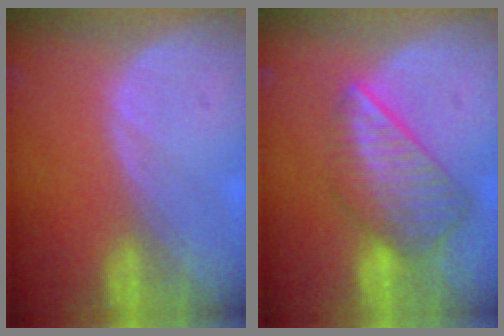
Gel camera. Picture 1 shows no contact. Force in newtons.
{"total": 8.8, "press": 7.6, "slide": 4.4}